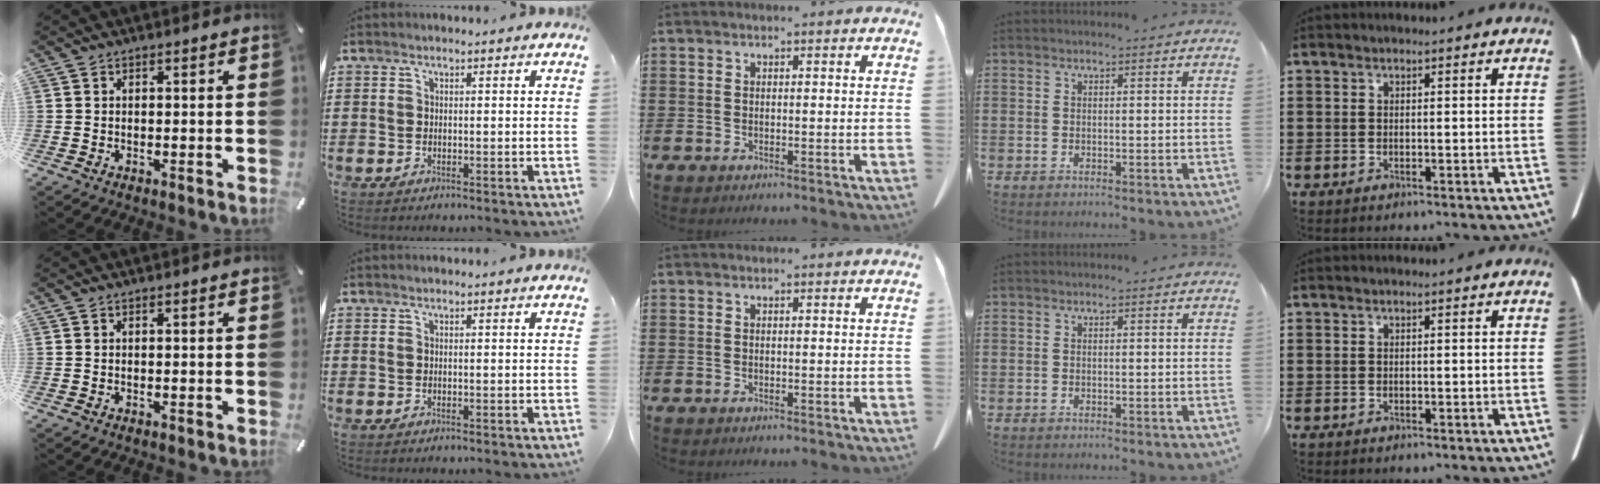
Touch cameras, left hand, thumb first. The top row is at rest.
{}